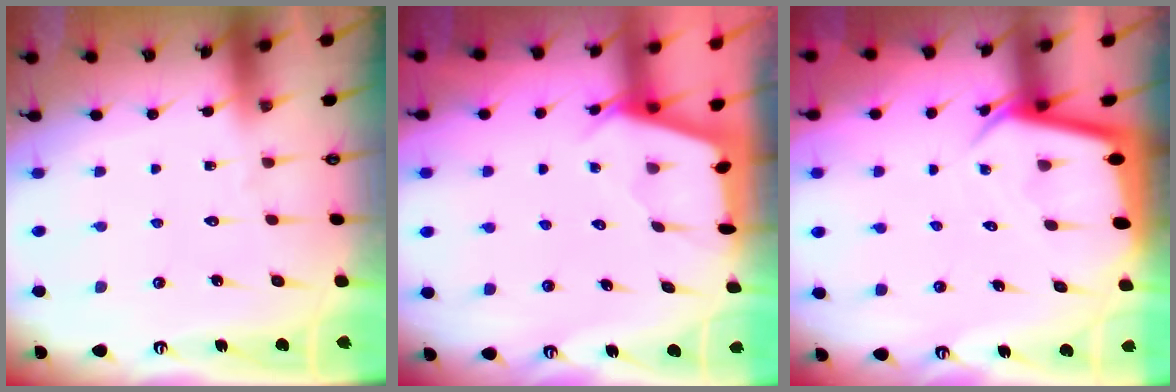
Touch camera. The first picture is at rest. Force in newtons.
{"total": 2.4, "press": 2.4, "slide": 0.3}
{"total": 4.2, "press": 4.2, "slide": 0.5}